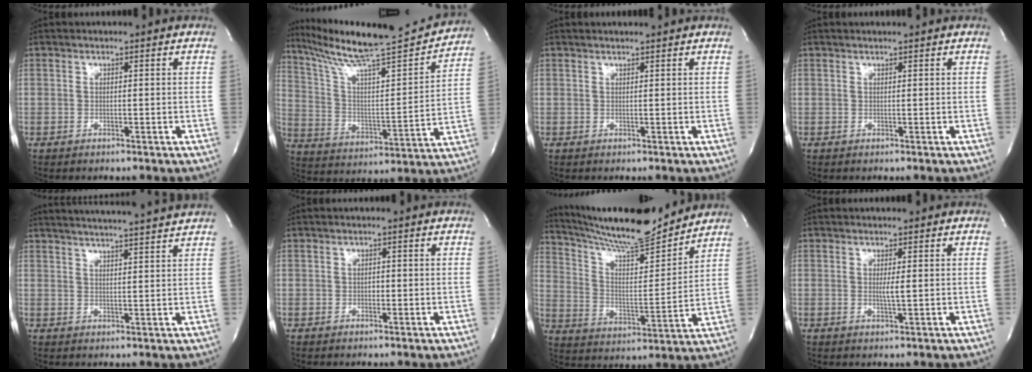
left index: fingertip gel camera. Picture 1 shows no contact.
{"total": 20.9, "force": [19.1, 0.7, 8.4], "torque": [-0.149, -0.028, 0.299]}
{"total": 1.9, "force": [1.7, -0.1, 0.7], "torque": [-0.009, 0.010, 0.025]}
{"total": 0.9, "force": [0.8, -0.1, 0.3], "torque": [-0.005, 0.006, 0.016]}
{"total": 13.4, "force": [12.5, -1.2, 4.9], "torque": [-0.087, -0.015, 0.164]}
{"total": 0.7, "force": [-0.2, 0.5, 0.4], "torque": [-0.006, 0.000, -0.005]}
{"total": 17.3, "force": [15.9, 0.9, 6.7], "torque": [-0.123, -0.008, 0.263]}
{"total": 1.6, "force": [0.1, 0.0, 1.6], "torque": [-0.033, -0.005, 0.001]}